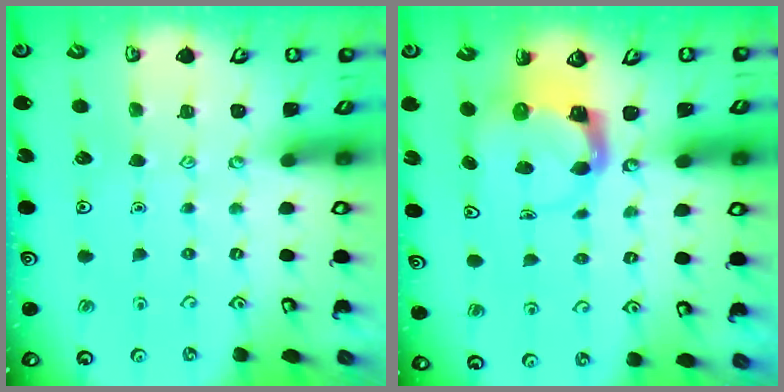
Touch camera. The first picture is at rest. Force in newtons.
{"total": 3.7, "press": 3.6, "slide": 0.6}